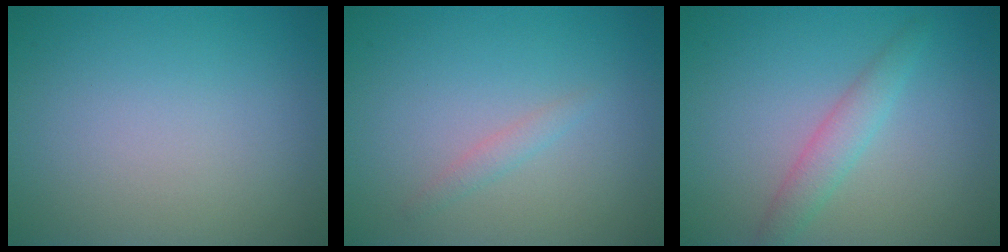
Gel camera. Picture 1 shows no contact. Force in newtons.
{"total": 0.9, "press": 0.8, "slide": 0.0}
{"total": 2.3, "press": 2.3, "slide": 0.0}